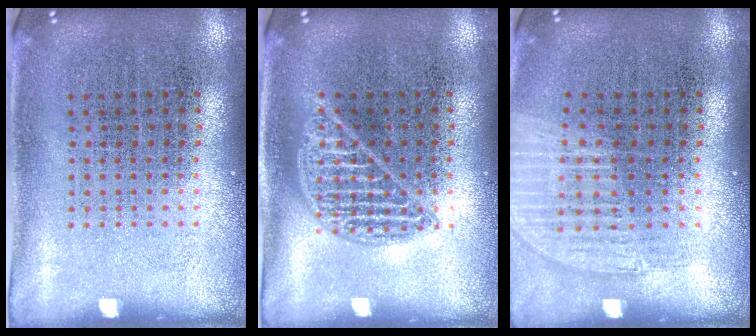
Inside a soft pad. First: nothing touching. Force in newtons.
{"total": 1.1, "press": 1.0, "slide": 0.2}
{"total": 1.2, "press": 1.1, "slide": 0.4}